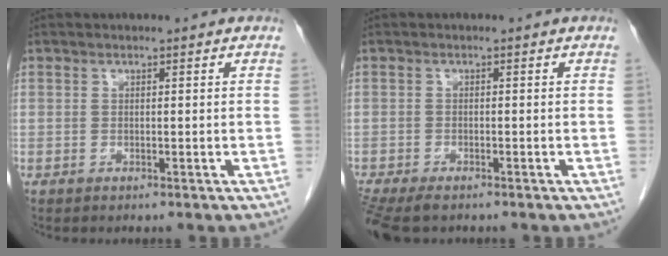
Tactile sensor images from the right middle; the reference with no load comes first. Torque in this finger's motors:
{"motor_torque": [0.51, -0.34, 0.08, 0.05]}